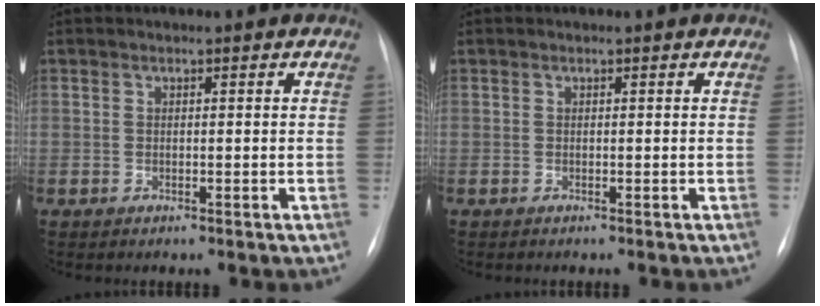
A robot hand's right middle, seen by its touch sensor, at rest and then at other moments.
{"total": 0.0}